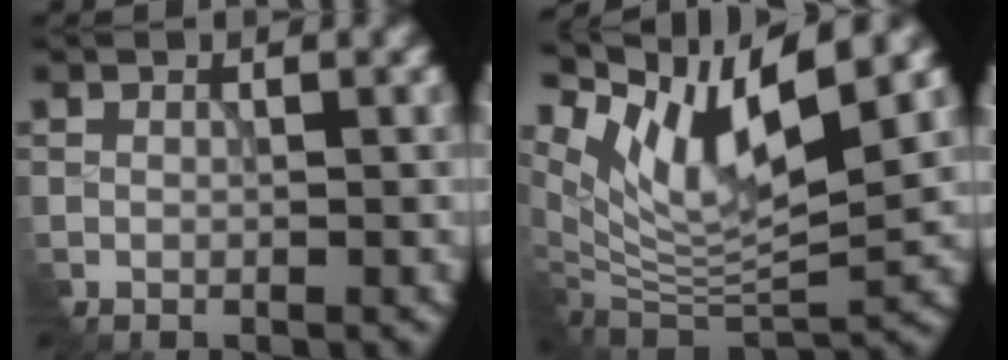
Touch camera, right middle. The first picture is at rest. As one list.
[{"total": 10.2, "force": [4.7, 3.7, 8.3], "torque": [-0.162, 0.000, 0.100]}]